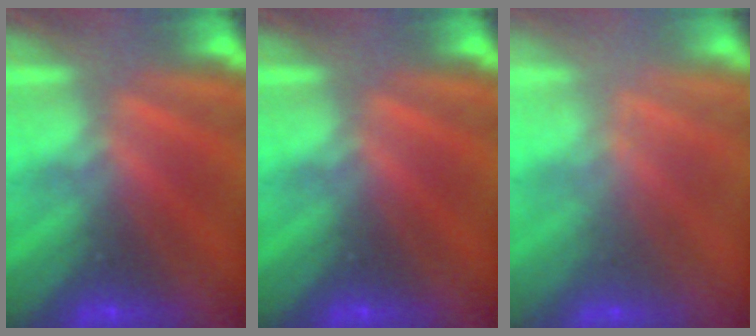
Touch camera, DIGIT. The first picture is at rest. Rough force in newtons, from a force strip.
{"total": 0.0}
{"total": 2.5}